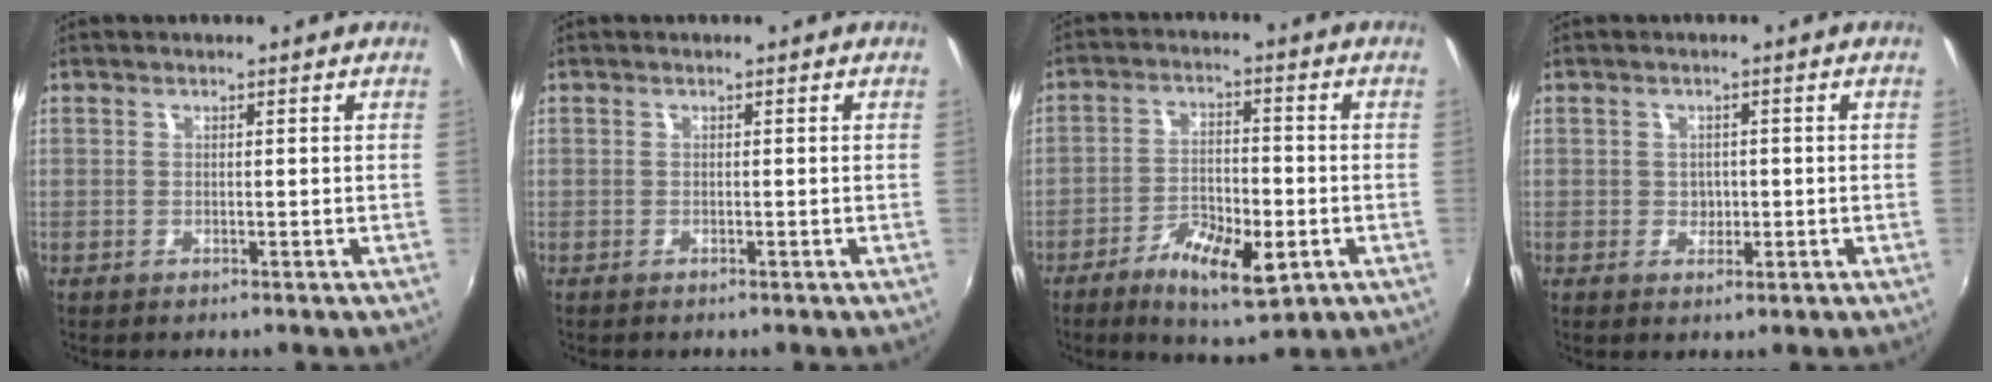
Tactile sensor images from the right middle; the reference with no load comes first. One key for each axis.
{"total": 0.0}
{"total": 10.3, "fx": -5.0, "fy": 3.7, "fz": 8.2, "tx": -0.165, "ty": -0.013, "tz": -0.083}
{"total": 2.3, "fx": -0.4, "fy": 2.1, "fz": 0.9, "tx": -0.012, "ty": 0.001, "tz": -0.005}